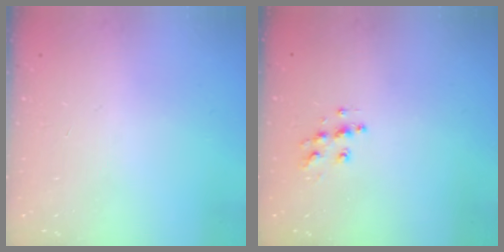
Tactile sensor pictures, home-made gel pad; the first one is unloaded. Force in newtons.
{"total": 7.5, "press": 7.5, "slide": 0.1}